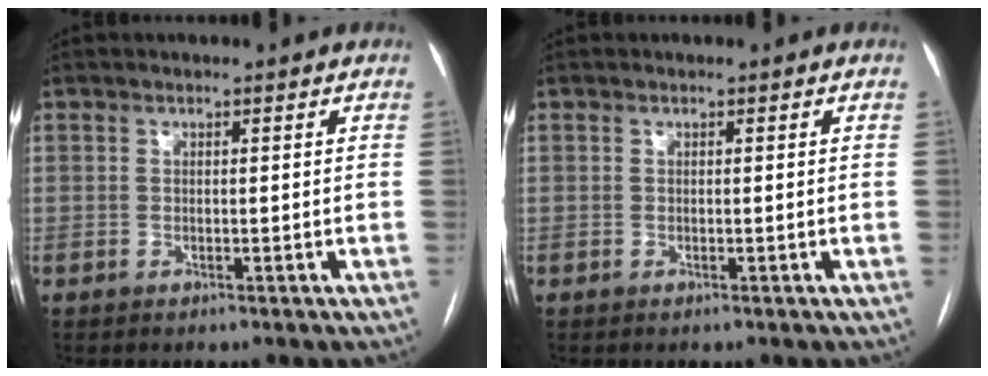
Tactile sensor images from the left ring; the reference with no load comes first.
{"total": 0.0}